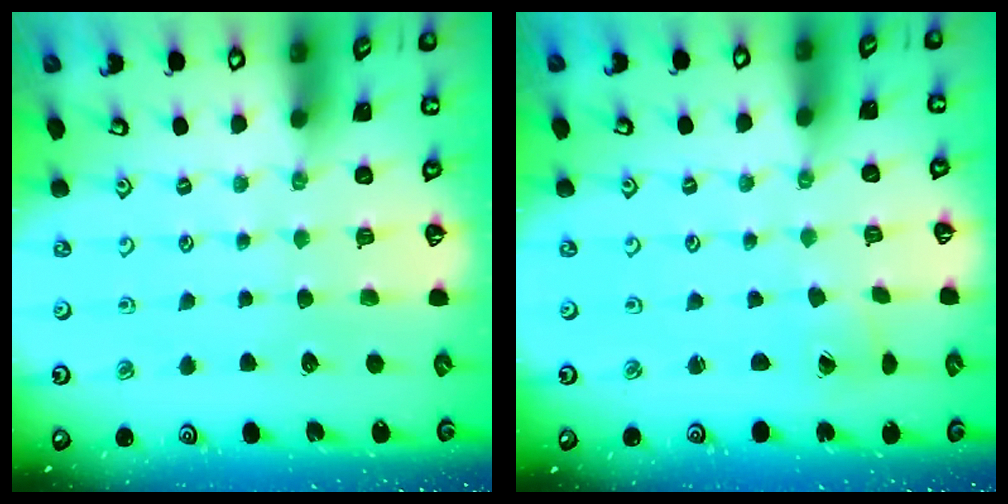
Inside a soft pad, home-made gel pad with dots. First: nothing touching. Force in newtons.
{"total": 0.8, "press": 0.8, "slide": 0.1}